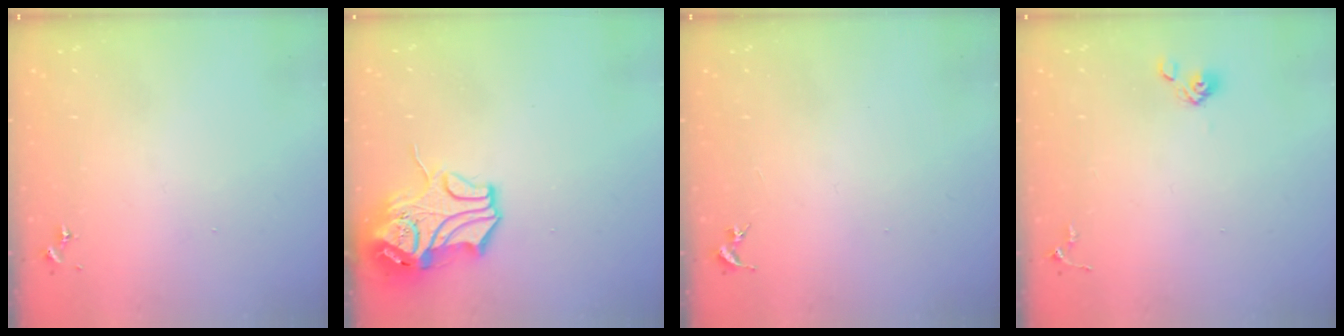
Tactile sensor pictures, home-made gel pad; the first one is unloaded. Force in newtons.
{"total": 14.0, "press": 13.8, "slide": 2.1}
{"total": 0.0}
{"total": 3.9, "press": 3.6, "slide": 1.5}